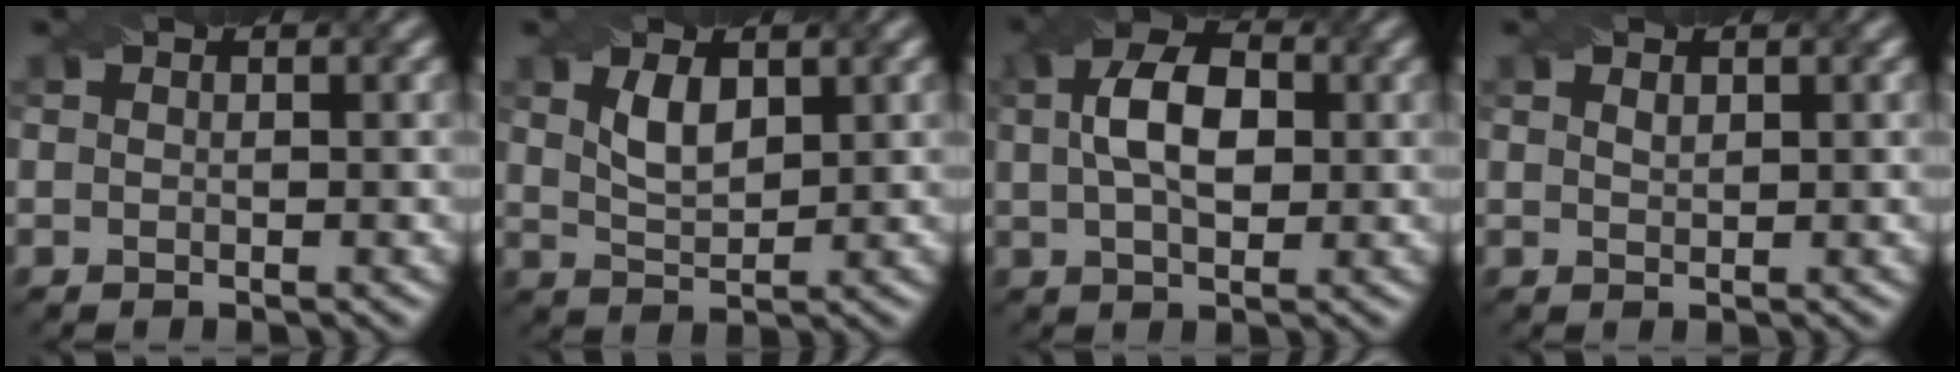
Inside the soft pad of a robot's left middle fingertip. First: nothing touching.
{"total": 2.7, "force": [1.2, 1.3, 2.0], "torque": [-0.045, -0.001, 0.029]}
{"total": 6.0, "force": [1.0, 3.5, 4.7], "torque": [-0.087, 0.013, 0.011]}
{"total": 0.7, "force": [0.5, 0.3, 0.4], "torque": [-0.010, -0.001, 0.012]}